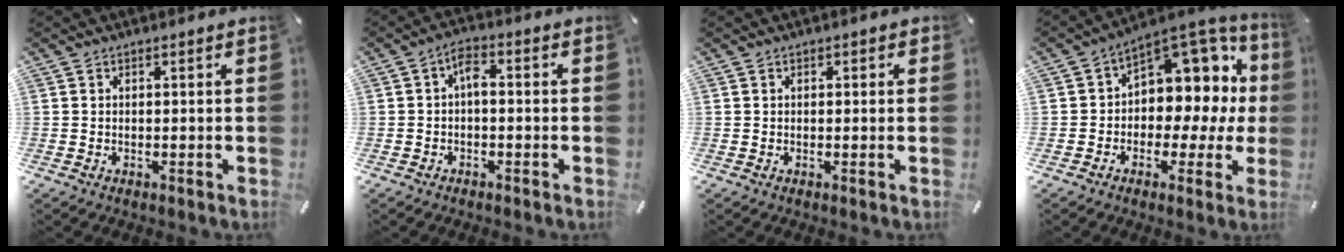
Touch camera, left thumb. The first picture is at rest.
{"total": 3.8, "force": [-0.6, 2.1, 3.1], "torque": [-0.067, 0.013, -0.016]}
{"total": 0.7, "force": [0.0, 0.6, 0.3], "torque": [-0.005, 0.005, -0.001]}
{"total": 10.5, "force": [3.2, 7.8, 6.2], "torque": [-0.077, -0.044, 0.056]}